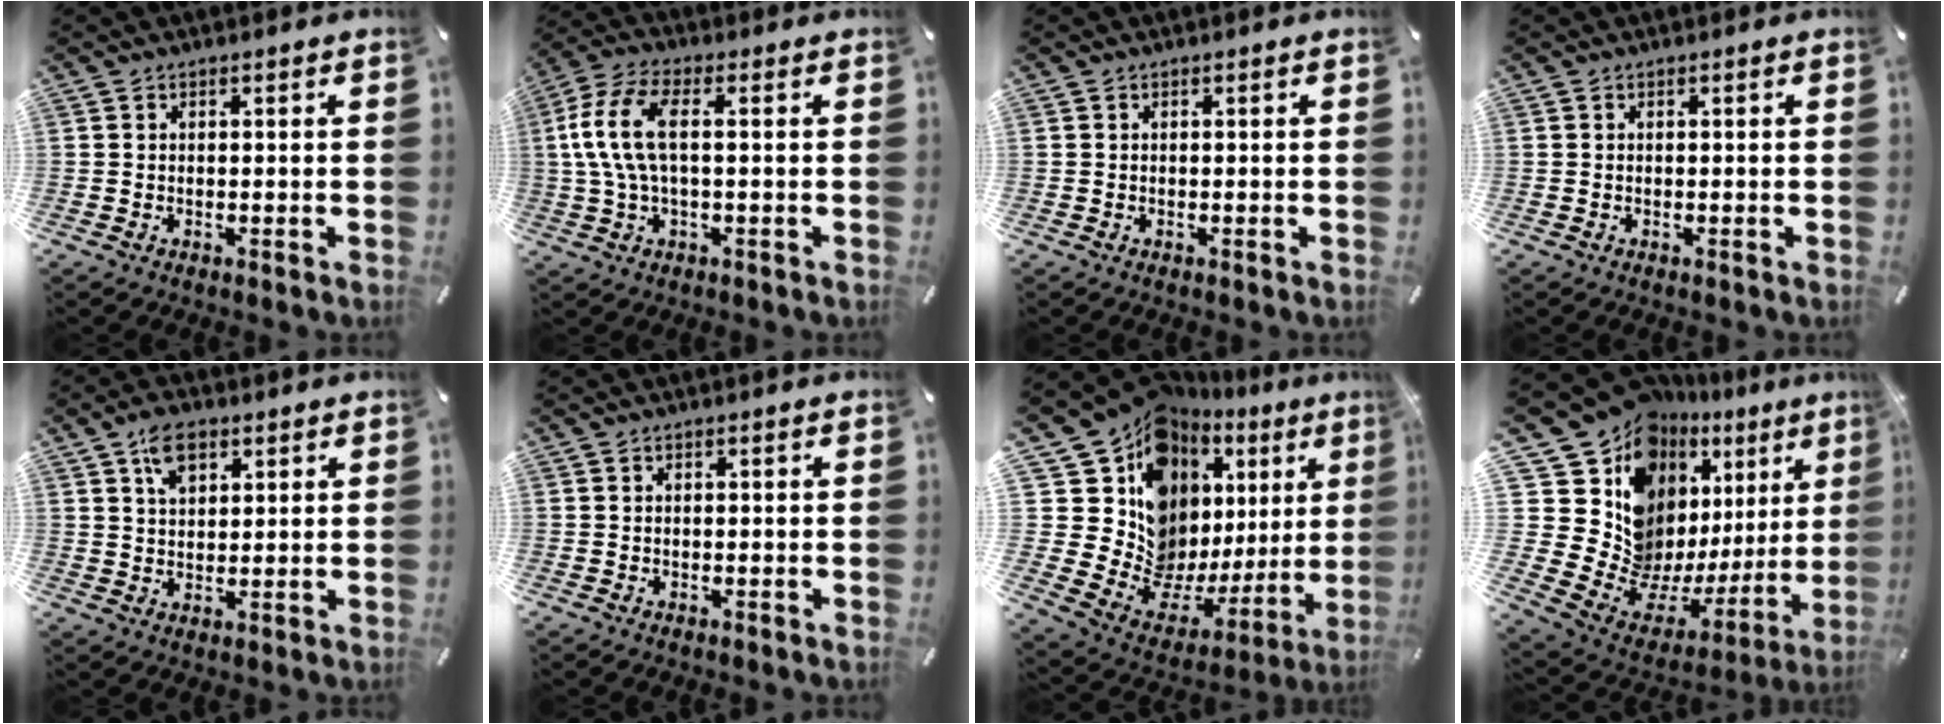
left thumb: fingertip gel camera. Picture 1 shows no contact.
{"total": 11.2, "force": [1.1, 4.7, 10.1], "torque": [-0.220, -0.007, 0.018]}
{"total": 0.0}
{"total": 0.0}
{"total": 6.7, "force": [3.5, 4.2, 3.8], "torque": [-0.070, 0.001, 0.065]}
{"total": 0.0}
{"total": 16.0, "force": [8.0, 11.6, 7.5], "torque": [-0.095, -0.127, 0.160]}
{"total": 17.2, "force": [9.6, 12.0, 7.9], "torque": [-0.063, -0.154, 0.200]}